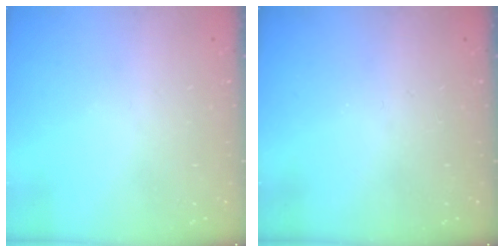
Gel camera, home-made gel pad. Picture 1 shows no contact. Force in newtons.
{"total": 0.0}